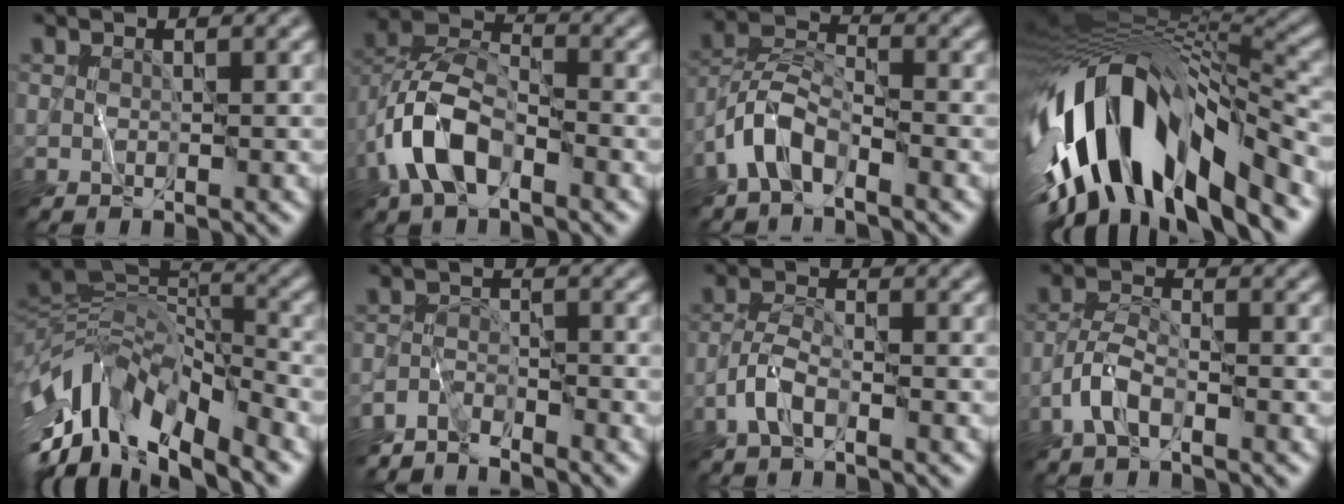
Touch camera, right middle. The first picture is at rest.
{"total": 6.7, "force": [-3.0, 3.6, 4.7], "torque": [-0.090, 0.009, -0.067]}
{"total": 3.9, "force": [-2.6, 1.7, 2.4], "torque": [-0.041, 0.010, -0.060]}
{"total": 15.5, "force": [-5.4, 7.2, 12.7], "torque": [-0.234, 0.000, -0.080]}
{"total": 12.5, "force": [-5.3, 5.6, 9.8], "torque": [-0.197, 0.015, -0.095]}
{"total": 3.5, "force": [-3.2, 0.9, 0.9], "torque": [-0.014, 0.000, -0.069]}
{"total": 2.6, "force": [-1.4, 1.0, 2.0], "torque": [-0.042, 0.008, -0.036]}
{"total": 3.0, "force": [-1.6, 1.2, 2.2], "torque": [-0.044, 0.009, -0.040]}